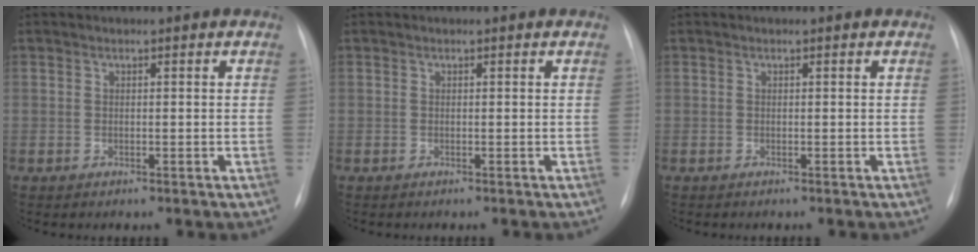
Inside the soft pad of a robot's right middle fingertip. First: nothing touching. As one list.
[{"total": 0.0}, {"total": 0.0}]